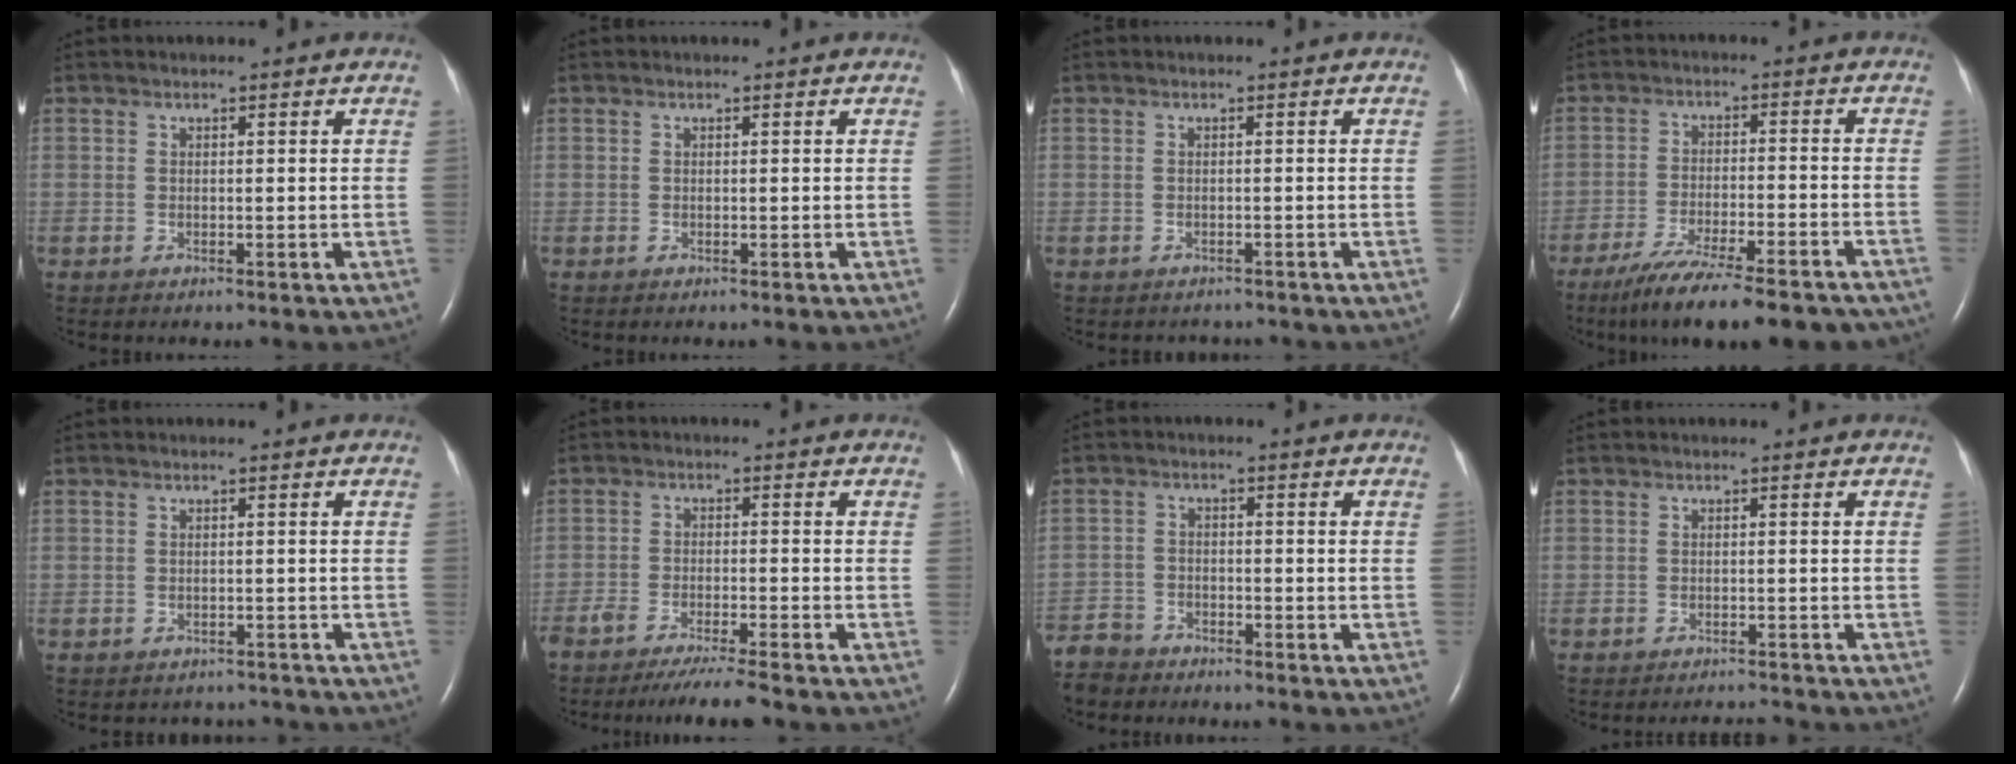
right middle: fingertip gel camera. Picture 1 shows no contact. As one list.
[{"total": 0.0}, {"total": 1.9, "force": [-1.7, 0.8, 0.0], "torque": [-0.004, -0.001, -0.022]}, {"total": 18.6, "force": [-15.7, 2.9, 9.6], "torque": [-0.123, -0.023, -0.227]}, {"total": 3.3, "force": [-3.0, 1.4, -0.3], "torque": [0.001, 0.005, -0.037]}, {"total": 7.7, "force": [-6.6, -0.3, 3.8], "torque": [-0.053, -0.022, -0.108]}, {"total": 6.4, "force": [-5.9, 2.4, 0.4], "torque": [-0.012, -0.010, -0.114]}, {"total": 2.1, "force": [-2.1, -0.4, -0.2], "torque": [0.001, -0.011, -0.027]}]